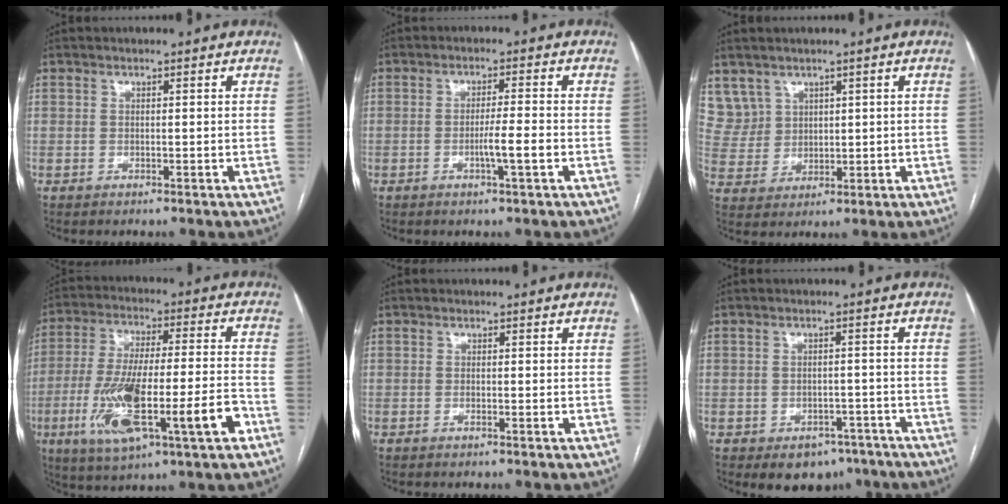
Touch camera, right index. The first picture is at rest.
{"total": 4.1, "force": [-1.4, -0.3, 3.9], "torque": [-0.064, -0.003, -0.024]}
{"total": 6.1, "force": [3.8, 4.8, 0.2], "torque": [-0.007, 0.015, 0.092]}
{"total": 18.6, "force": [-6.6, 2.8, 17.2], "torque": [-0.311, -0.007, -0.105]}
{"total": 0.8, "force": [-0.3, 0.1, 0.7], "torque": [-0.012, -0.001, -0.003]}
{"total": 6.3, "force": [-4.2, 4.2, 2.2], "torque": [-0.016, 0.014, -0.049]}